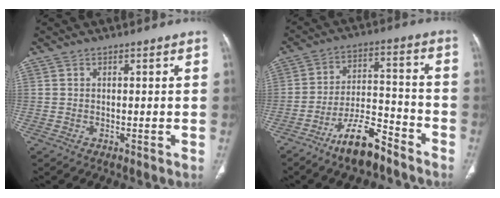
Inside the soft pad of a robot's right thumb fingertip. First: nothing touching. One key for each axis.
{"total": 11.0, "fx": -8.2, "fy": 3.6, "fz": 6.4, "tx": -0.111, "ty": 0.065, "tz": -0.148}